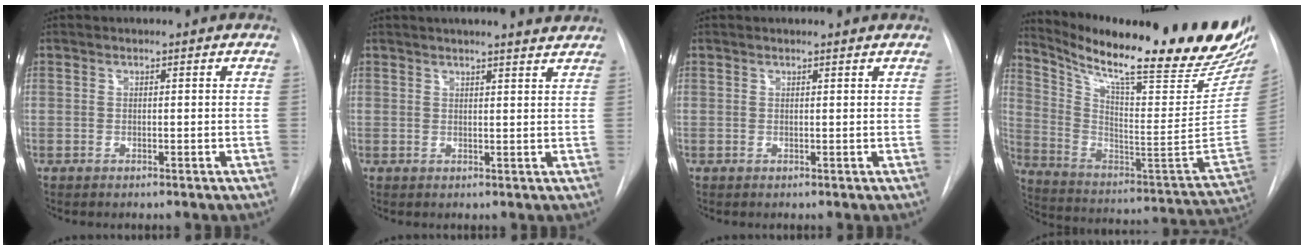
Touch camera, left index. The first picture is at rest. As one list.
[{"total": 7.6, "force": [7.1, 0.2, 2.8], "torque": [-0.041, 0.001, 0.073]}, {"total": 1.3, "force": [1.3, -0.2, 0.3], "torque": [-0.009, 0.000, 0.012]}, {"total": 30.0, "force": [24.0, 2.9, 17.7], "torque": [-0.293, -0.080, 0.342]}]